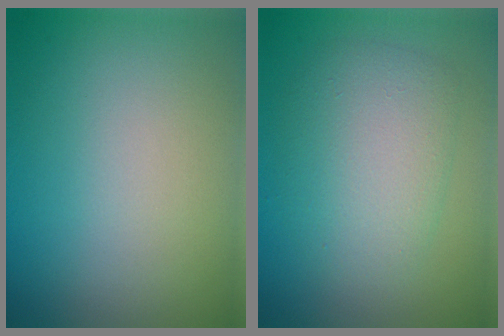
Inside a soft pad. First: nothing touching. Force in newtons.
{"total": 4.6, "press": 4.6, "slide": 0.1}